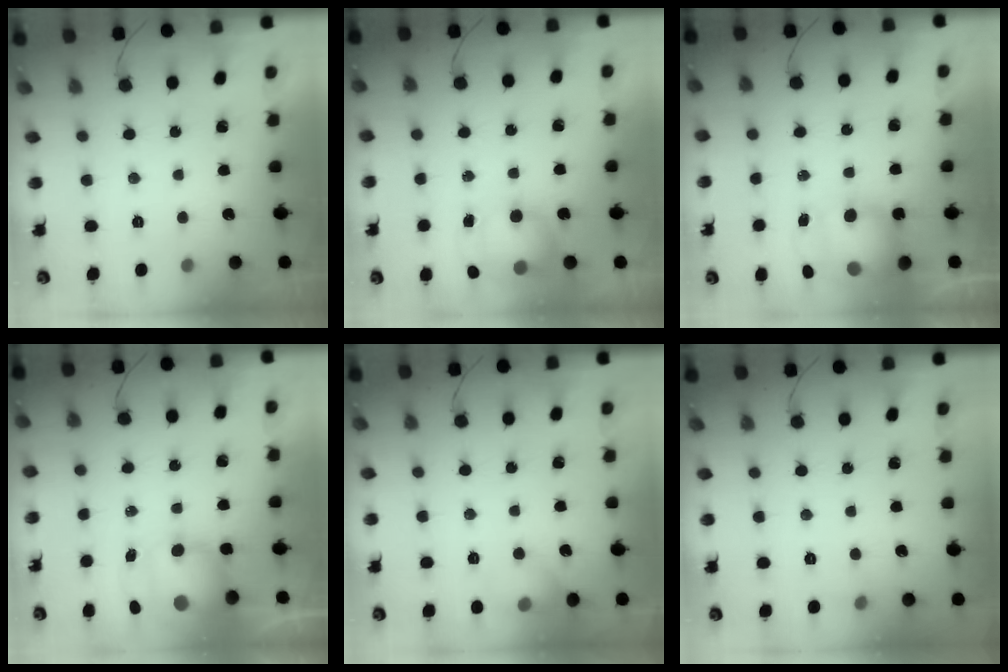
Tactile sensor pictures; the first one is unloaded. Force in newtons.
{"total": 10.5, "press": 8.5, "slide": 6.1}
{"total": 9.8, "press": 9.5, "slide": 2.2}
{"total": 9.8, "press": 9.4, "slide": 2.6}
{"total": 7.2, "press": 7.0, "slide": 1.8}
{"total": 3.6, "press": 3.3, "slide": 1.4}